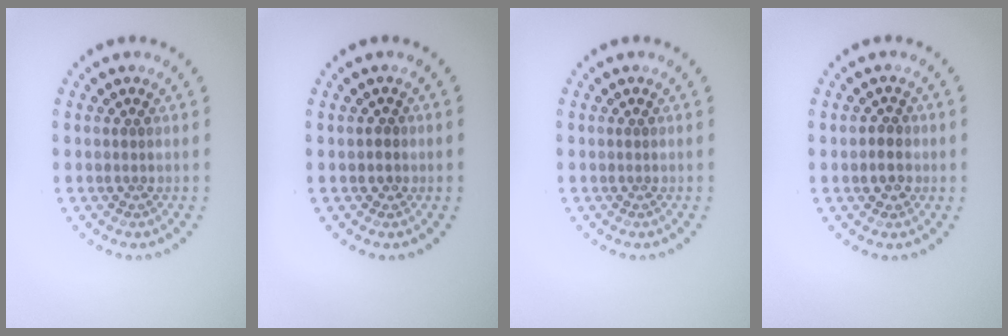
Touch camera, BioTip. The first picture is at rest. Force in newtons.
{"total": 0.6, "press": 0.5, "slide": 0.4}
{"total": 0.0}
{"total": 1.5, "press": 1.3, "slide": 0.6}